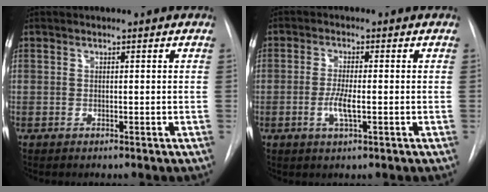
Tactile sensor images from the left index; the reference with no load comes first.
{"total": 3.8, "force": [-1.0, 0.6, 3.6], "torque": [-0.076, -0.006, -0.018]}